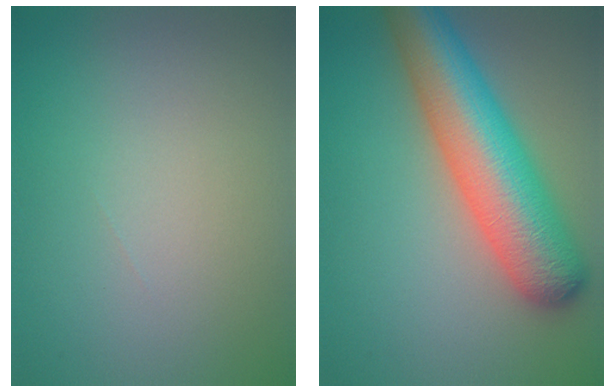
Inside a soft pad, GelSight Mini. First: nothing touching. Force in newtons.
{"total": 9.8, "press": 9.8, "slide": 0.3}